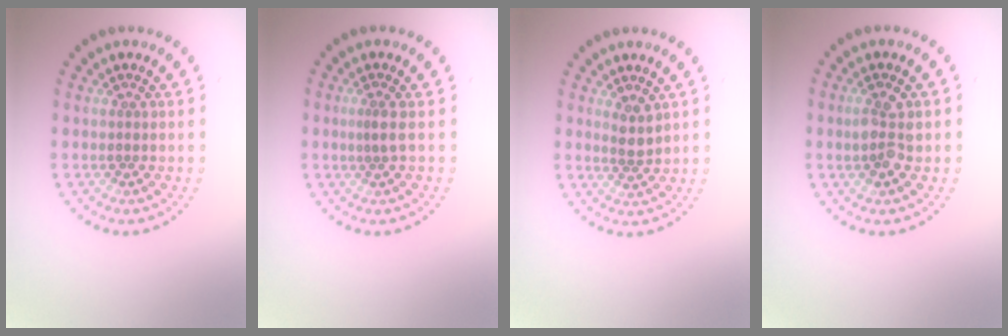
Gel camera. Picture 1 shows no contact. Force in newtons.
{"total": 1.0, "press": 0.6, "slide": 0.8}
{"total": 1.7, "press": 1.4, "slide": 1.0}
{"total": 2.6, "press": 2.5, "slide": 0.7}